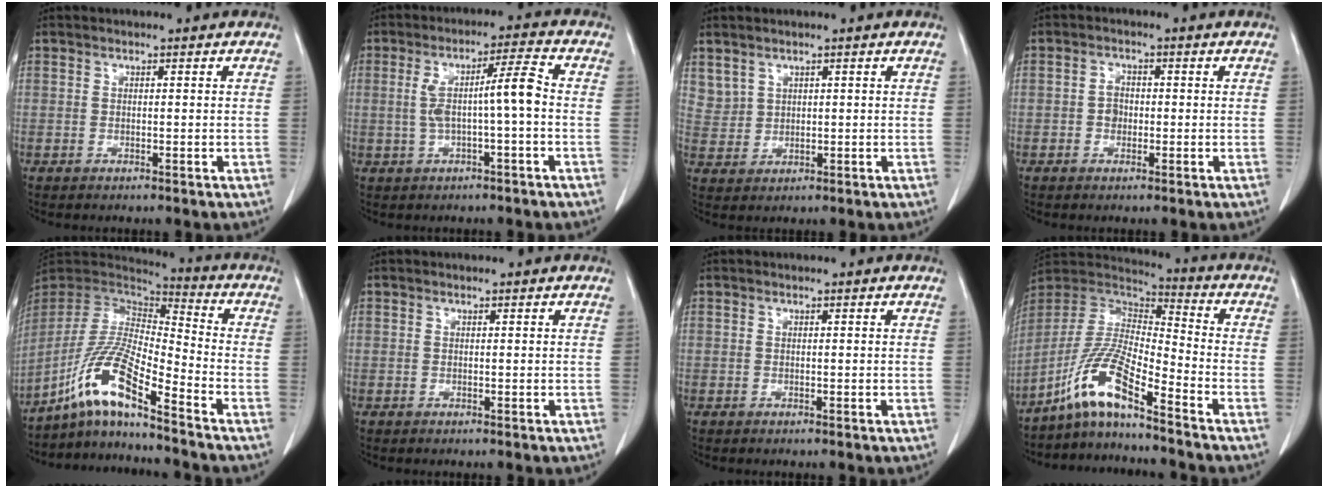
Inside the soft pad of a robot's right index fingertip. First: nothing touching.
{"total": 7.2, "force": [-0.3, 0.5, 7.2], "torque": [-0.132, 0.023, -0.002]}
{"total": 3.7, "force": [2.6, 2.6, 0.6], "torque": [-0.012, 0.001, 0.062]}
{"total": 2.2, "force": [-0.3, 1.8, 1.2], "torque": [-0.018, 0.006, -0.007]}
{"total": 12.3, "force": [-9.0, 0.2, 8.4], "torque": [-0.171, 0.002, -0.173]}
{"total": 0.0}
{"total": 0.0}
{"total": 10.7, "force": [-7.8, 0.6, 7.4], "torque": [-0.163, 0.006, -0.154]}